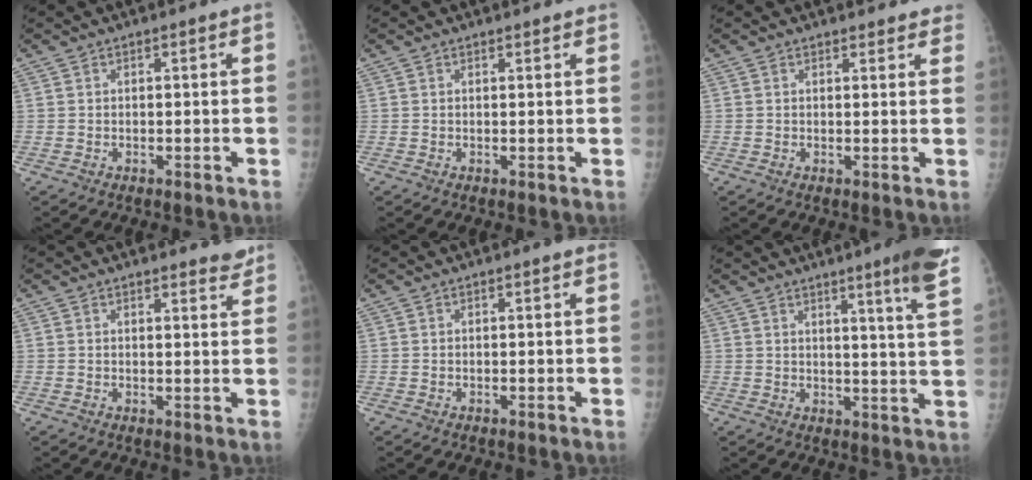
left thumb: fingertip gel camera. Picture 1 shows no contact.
{"total": 1.1, "force": [1.1, 0.2, 0.2], "torque": [-0.001, -0.004, 0.015]}
{"total": 4.3, "force": [4.0, 1.4, 0.6], "torque": [0.020, -0.017, 0.031]}
{"total": 3.4, "force": [3.2, 0.8, 1.0], "torque": [0.000, -0.020, 0.031]}
{"total": 0.0}
{"total": 10.7, "force": [6.7, -0.2, 8.4], "torque": [-0.105, -0.040, 0.078]}